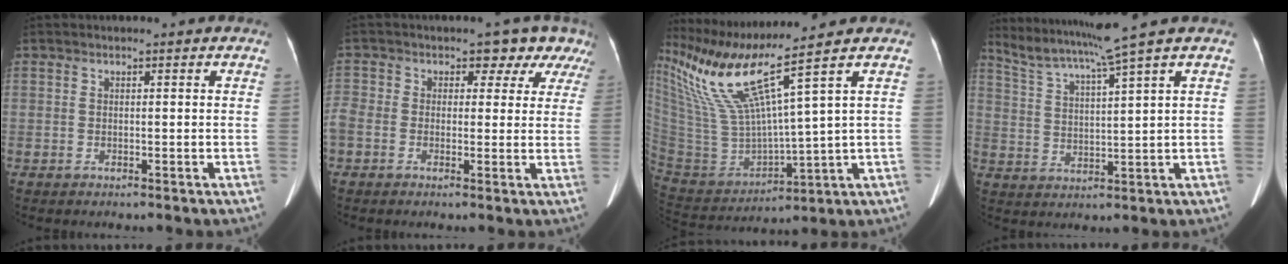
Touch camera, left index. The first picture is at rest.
{"total": 10.6, "force": [3.5, 8.1, 6.0], "torque": [-0.086, 0.059, 0.053]}
{"total": 15.1, "force": [10.3, -2.2, 10.8], "torque": [-0.221, -0.005, 0.208]}
{"total": 9.7, "force": [7.8, -3.0, 4.9], "torque": [-0.091, -0.007, 0.143]}